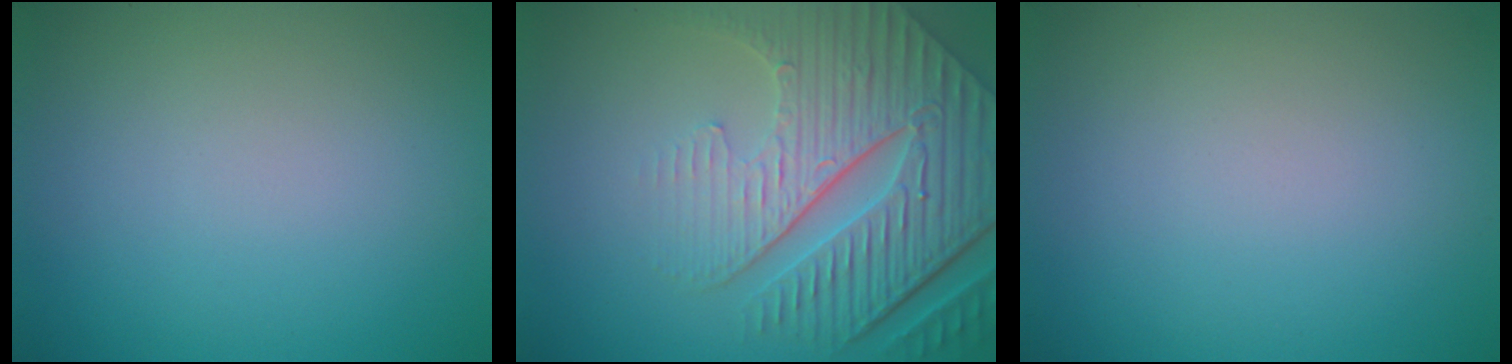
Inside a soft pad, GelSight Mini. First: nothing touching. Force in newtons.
{"total": 9.1, "press": 6.2, "slide": 6.6}
{"total": 0.0}